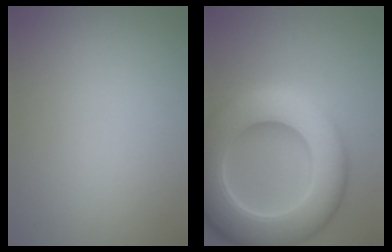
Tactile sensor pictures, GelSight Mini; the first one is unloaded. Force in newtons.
{"total": 12.6, "press": 12.6, "slide": 0.3}